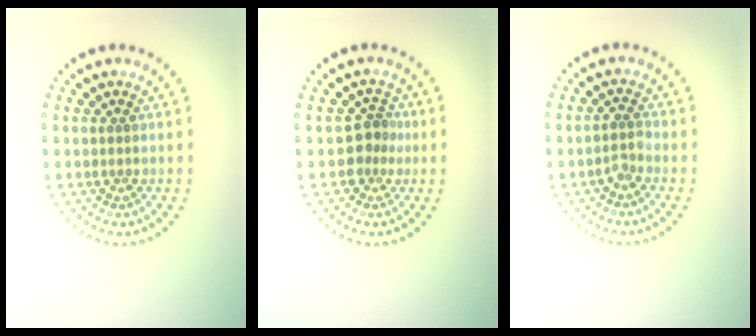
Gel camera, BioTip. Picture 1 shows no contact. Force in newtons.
{"total": 2.2, "press": 1.7, "slide": 1.4}
{"total": 1.3, "press": 1.1, "slide": 0.8}